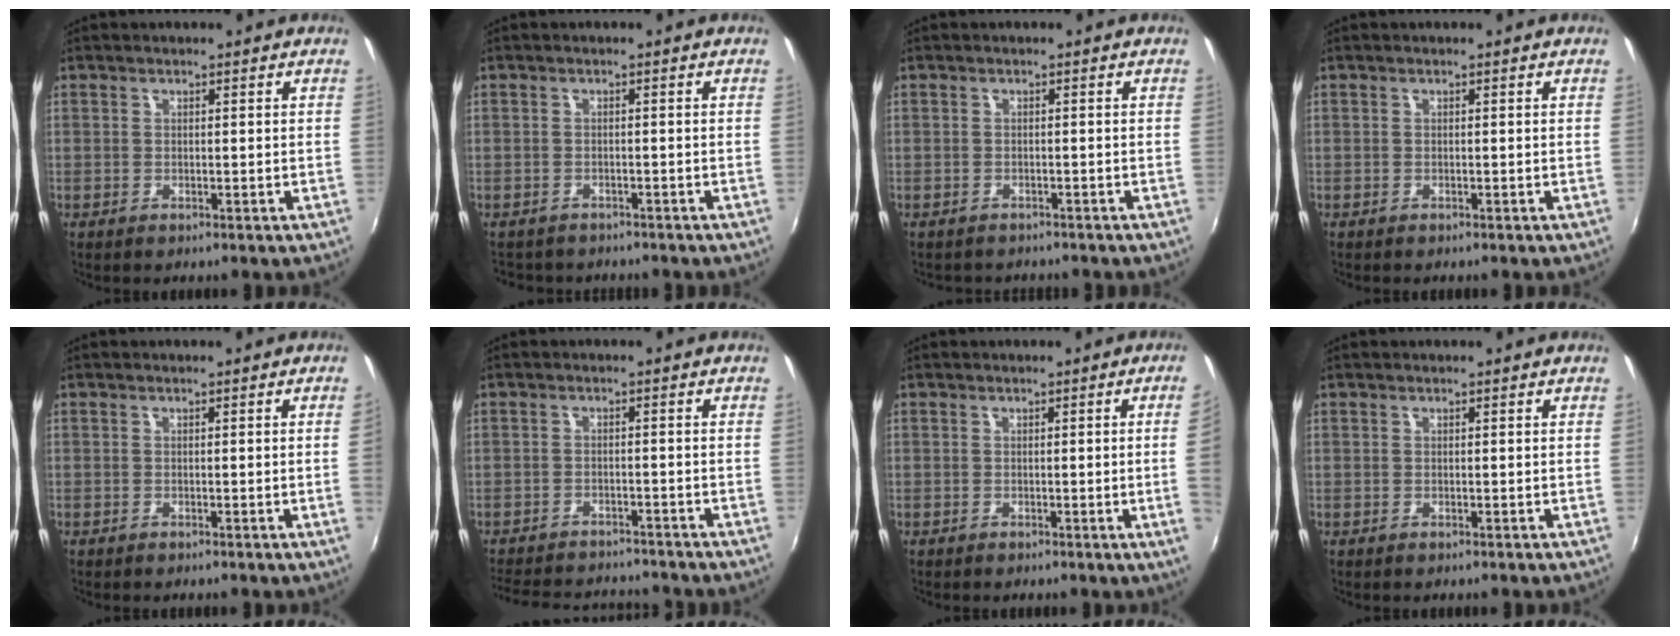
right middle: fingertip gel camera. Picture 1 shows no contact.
{"total": 4.3, "force": [-3.7, 1.9, 0.9], "torque": [-0.026, -0.012, -0.056]}
{"total": 2.7, "force": [-2.5, 1.0, 0.5], "torque": [-0.016, -0.011, -0.033]}
{"total": 0.0}
{"total": 1.0, "force": [0.0, -0.6, 0.7], "torque": [-0.003, -0.008, 0.000]}
{"total": 12.9, "force": [-11.7, 3.5, 4.2], "torque": [-0.105, 0.003, -0.174]}
{"total": 3.6, "force": [0.1, -1.9, 3.0], "torque": [-0.045, -0.011, 0.006]}
{"total": 0.0}